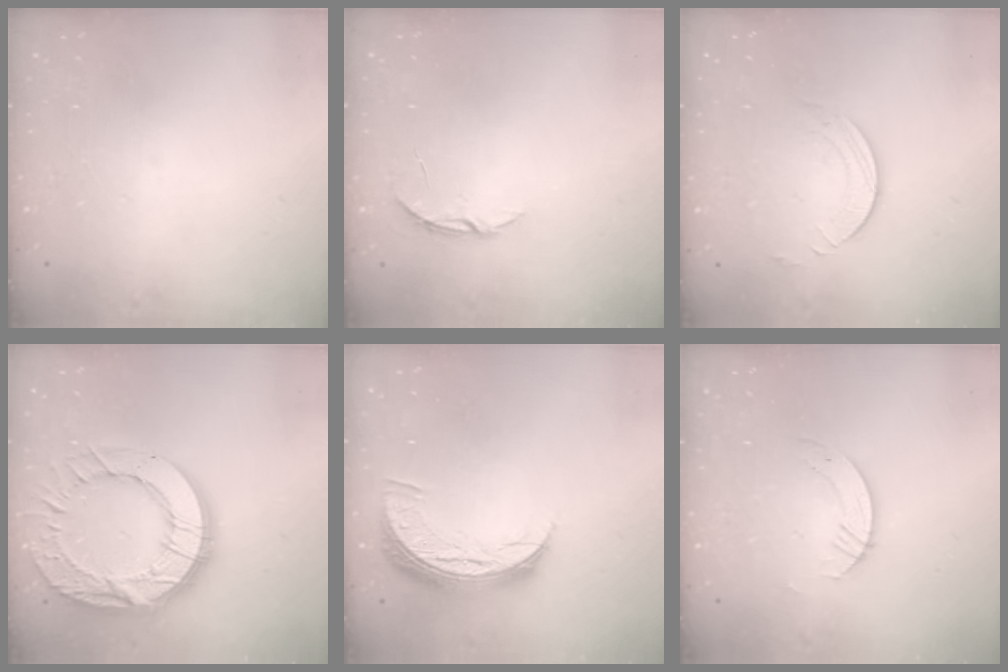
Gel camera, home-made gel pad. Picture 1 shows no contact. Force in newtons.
{"total": 3.7, "press": 3.7, "slide": 0.3}
{"total": 2.7, "press": 2.7, "slide": 0.2}
{"total": 22.1, "press": 22.0, "slide": 2.0}
{"total": 10.1, "press": 10.1, "slide": 0.7}
{"total": 2.8, "press": 2.8, "slide": 0.2}